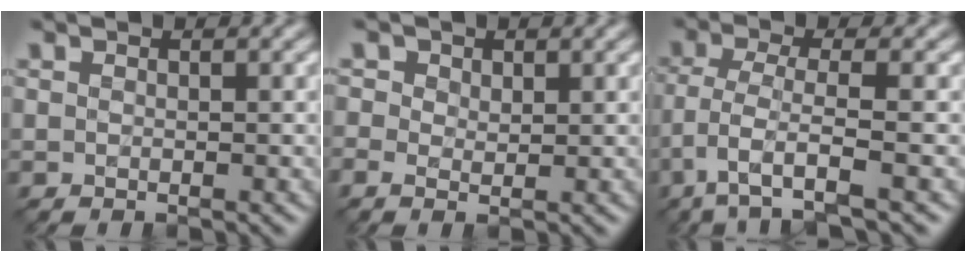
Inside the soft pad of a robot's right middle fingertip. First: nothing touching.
{"total": 1.6, "force": [0.5, 1.2, 0.9], "torque": [-0.017, 0.002, 0.006]}
{"total": 4.2, "force": [-2.0, 0.7, 3.7], "torque": [-0.075, -0.005, -0.041]}